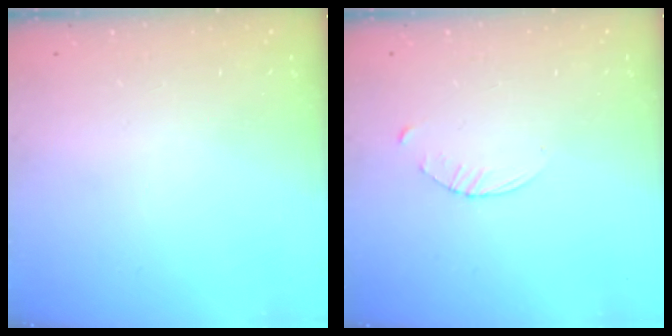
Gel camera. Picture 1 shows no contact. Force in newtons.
{"total": 3.2, "press": 3.2, "slide": 0.5}